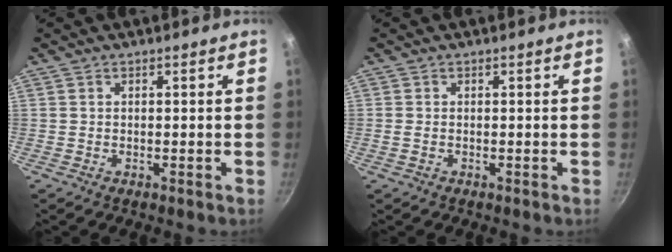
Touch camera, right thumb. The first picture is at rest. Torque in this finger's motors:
{"motor_torque": [-0.06, -0.06, -0.58, 0.15, 0.01]}